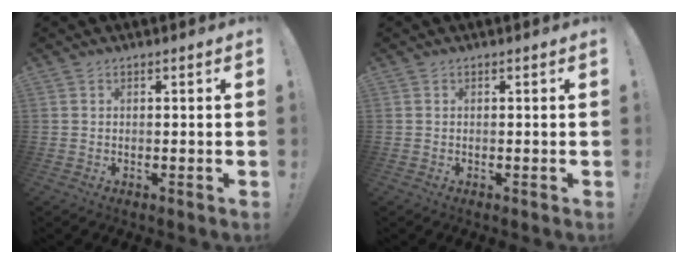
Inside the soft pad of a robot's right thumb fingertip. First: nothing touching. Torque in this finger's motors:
{"motor_torque": [-0.12, 0.12, 0.00, 0.00, 0.00]}